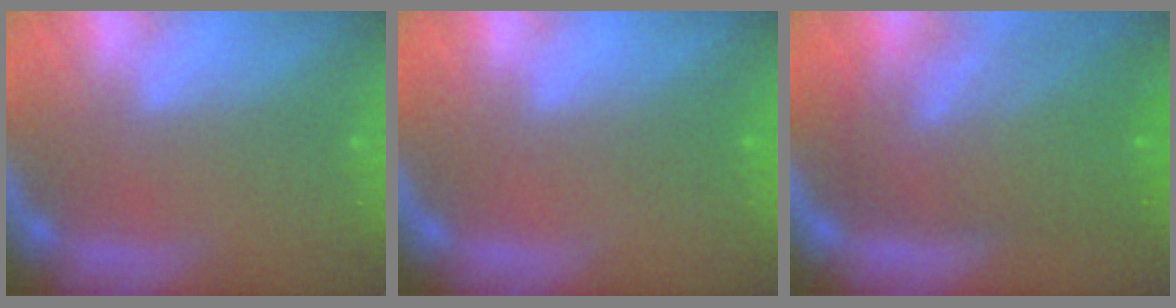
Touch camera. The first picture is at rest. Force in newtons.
{"total": 1.0}
{"total": 10.1}